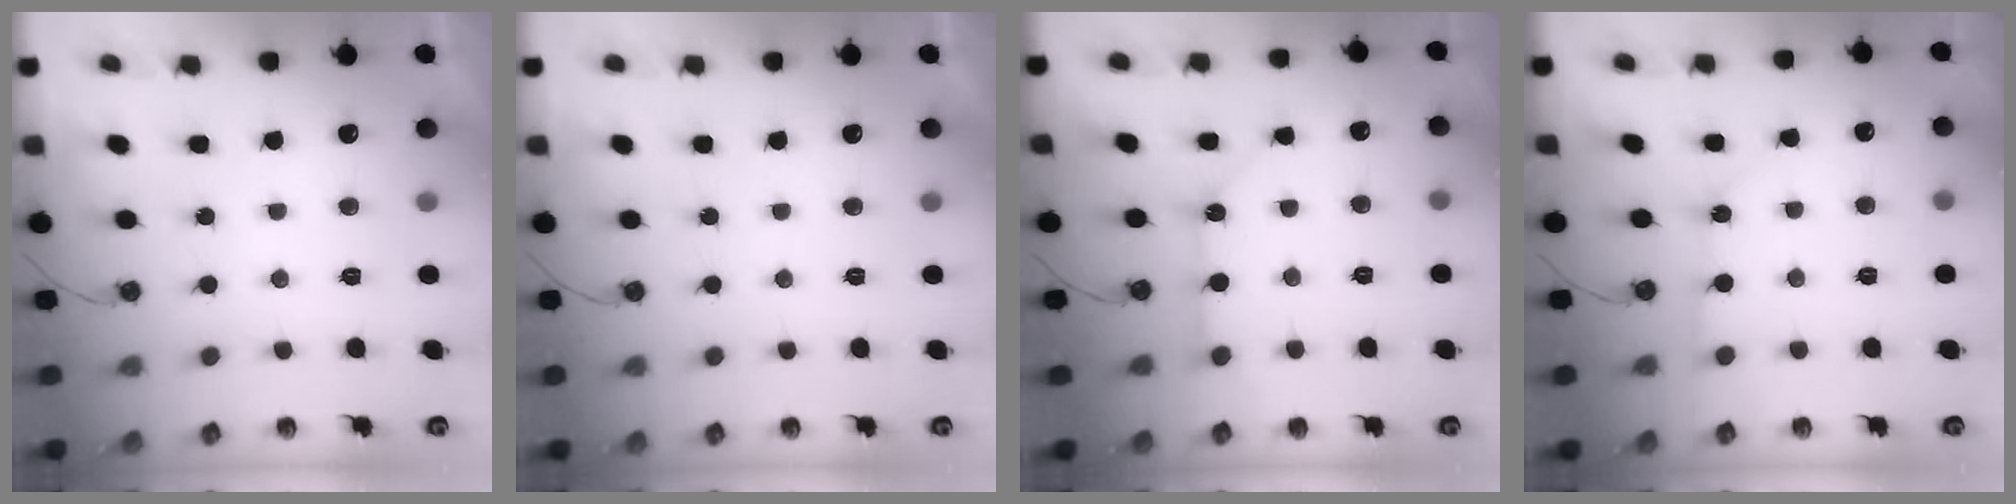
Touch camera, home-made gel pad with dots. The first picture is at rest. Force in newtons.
{"total": 0.0}
{"total": 7.3, "press": 7.3, "slide": 0.6}
{"total": 2.1, "press": 2.1, "slide": 0.2}